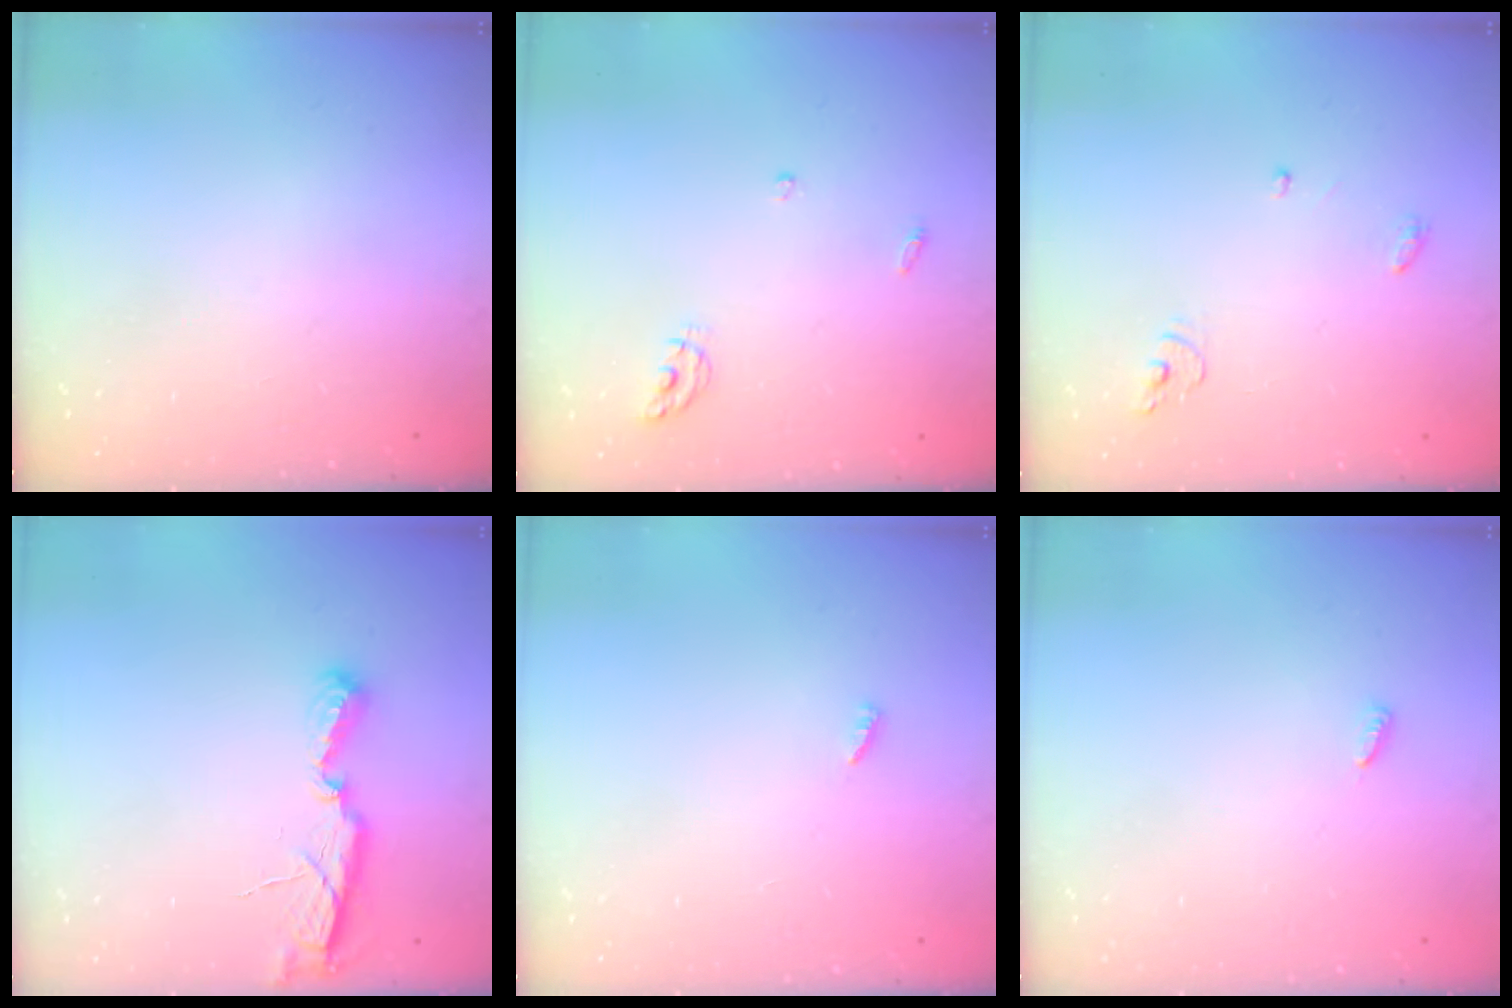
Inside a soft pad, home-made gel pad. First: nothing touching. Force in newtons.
{"total": 5.2, "press": 5.2, "slide": 0.4}
{"total": 4.2, "press": 4.1, "slide": 0.3}
{"total": 6.7, "press": 6.7, "slide": 0.8}
{"total": 1.9, "press": 1.9, "slide": 0.3}
{"total": 3.2, "press": 3.2, "slide": 0.5}